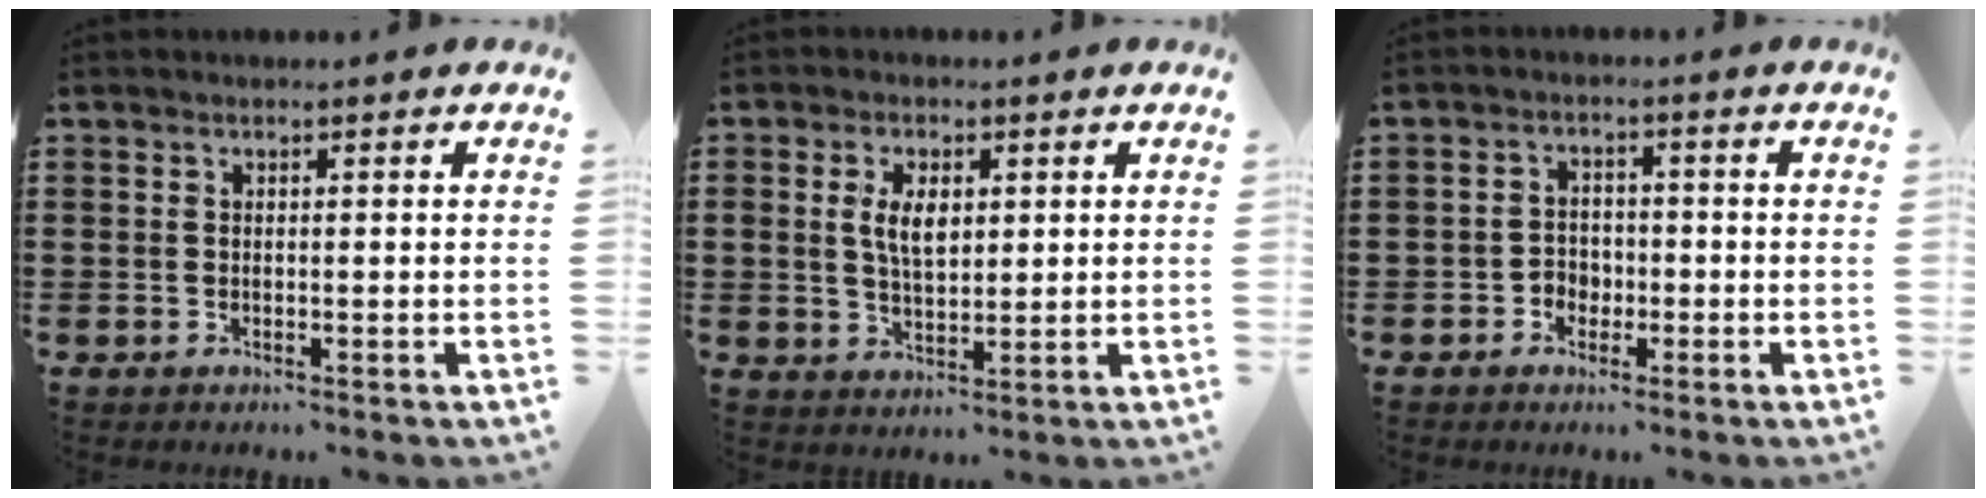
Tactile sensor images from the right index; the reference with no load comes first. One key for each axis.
{"total": 5.0, "fx": 1.0, "fy": 2.7, "fz": 4.1, "tx": -0.078, "ty": 0.007, "tz": 0.015}
{"total": 2.6, "fx": -1.3, "fy": 2.1, "fz": 0.6, "tx": -0.018, "ty": 0.005, "tz": -0.030}